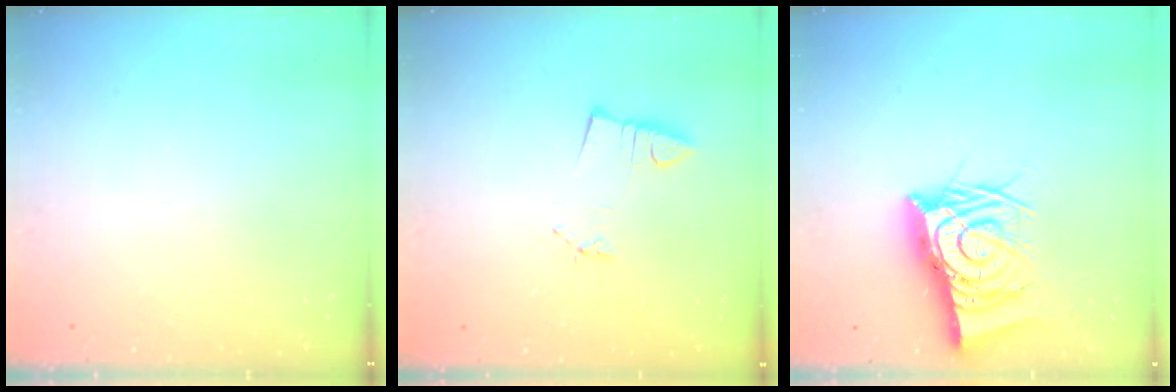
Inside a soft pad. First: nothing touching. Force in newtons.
{"total": 2.9, "press": 1.4, "slide": 2.5}
{"total": 13.6, "press": 13.5, "slide": 1.5}